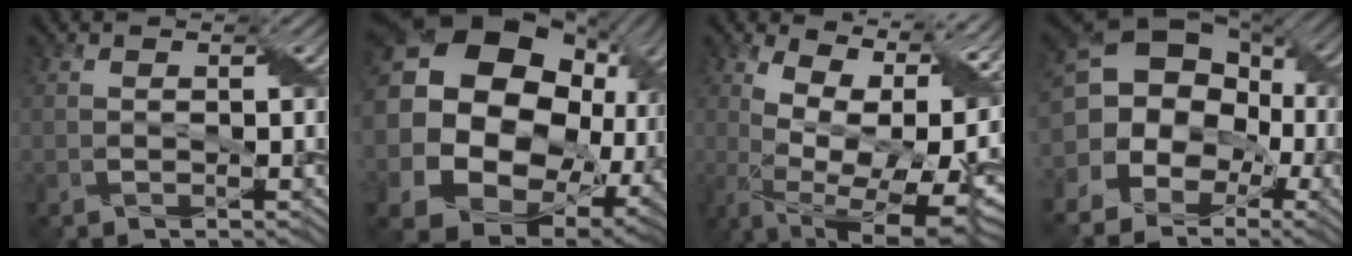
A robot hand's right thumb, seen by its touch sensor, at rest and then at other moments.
{"total": 24.1, "force": [0.0, 20.2, 13.1], "torque": [-0.309, -0.023, 0.000]}
{"total": 17.3, "force": [1.5, 8.4, 15.0], "torque": [-0.223, 0.000, 0.049]}
{"total": 15.8, "force": [-1.3, 13.0, 8.8], "torque": [-0.196, 0.003, -0.045]}